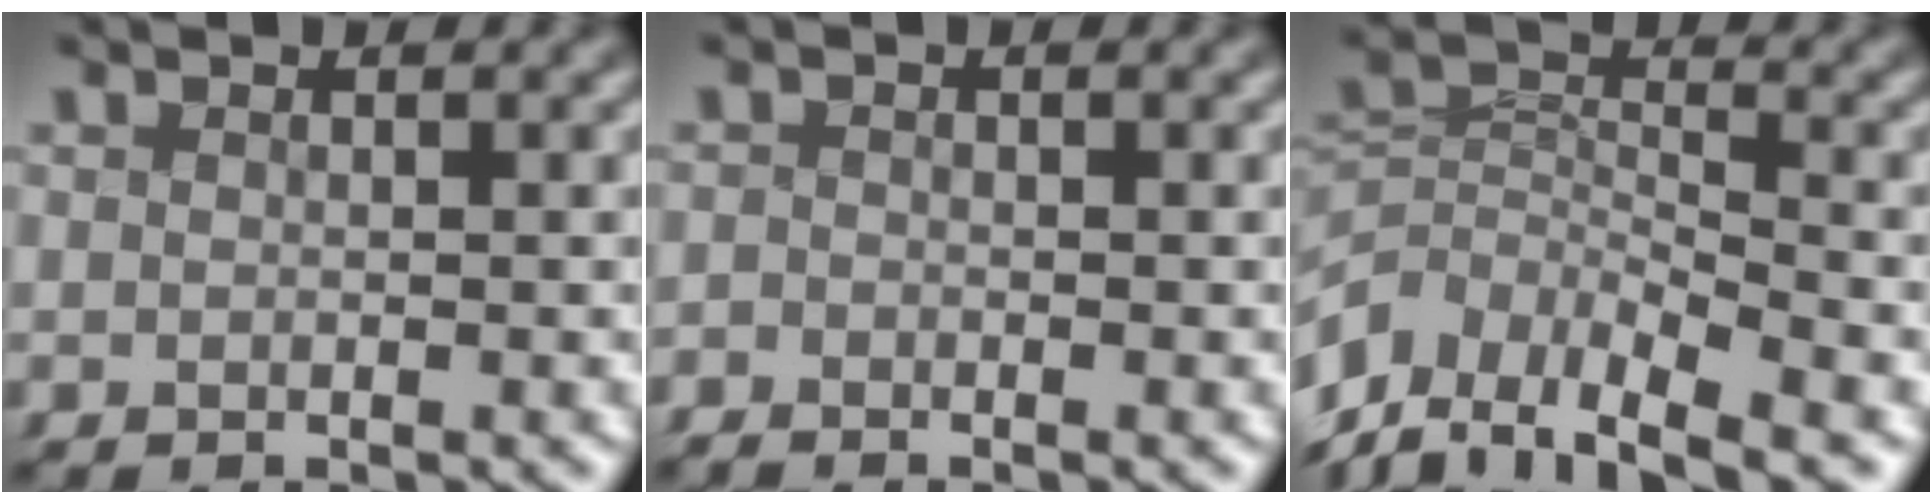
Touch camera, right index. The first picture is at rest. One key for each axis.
{"total": 1.3, "fx": -1.3, "fy": 0.2, "fz": -0.4, "tx": 0.010, "ty": 0.000, "tz": -0.031}
{"total": 10.5, "fx": -4.6, "fy": 7.6, "fz": 5.7, "tx": -0.119, "ty": -0.027, "tz": -0.078}